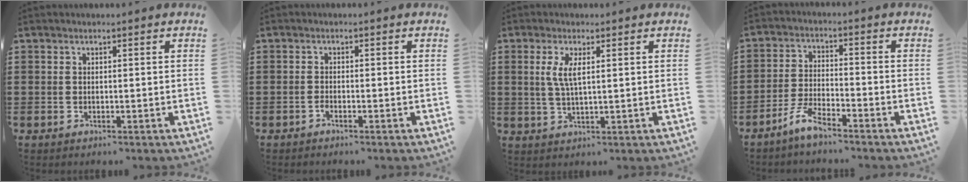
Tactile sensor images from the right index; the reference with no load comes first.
{"total": 0.9, "force": [-0.8, 0.1, 0.4], "torque": [-0.011, -0.004, -0.015]}
{"total": 3.9, "force": [1.0, 1.0, 3.7], "torque": [-0.075, 0.004, 0.016]}
{"total": 5.0, "force": [-4.2, 1.0, 2.5], "torque": [-0.062, 0.003, -0.085]}